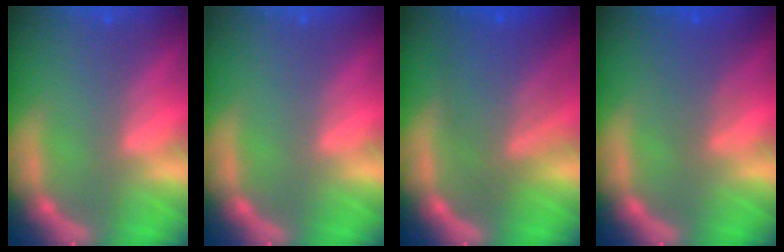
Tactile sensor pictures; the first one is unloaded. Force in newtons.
{"total": 0.0}
{"total": 7.6}
{"total": 3.1}